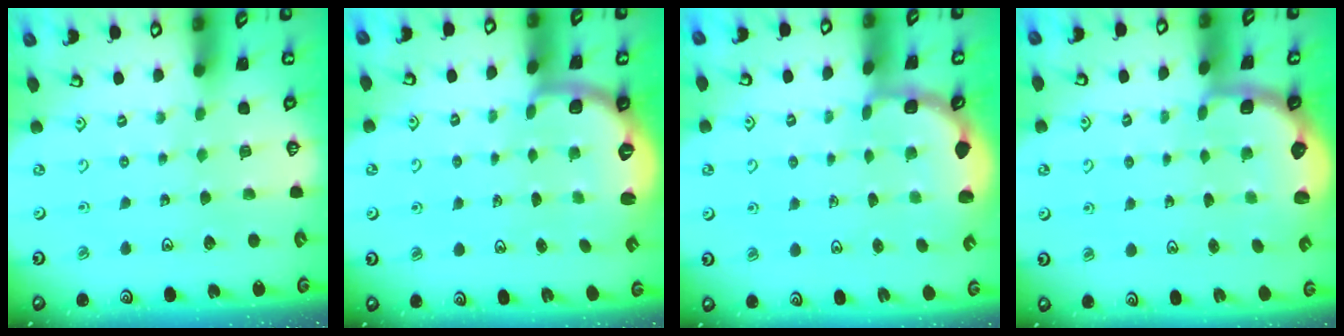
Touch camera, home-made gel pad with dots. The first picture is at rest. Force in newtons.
{"total": 2.6, "press": 1.5, "slide": 2.1}
{"total": 2.5, "press": 1.9, "slide": 1.6}
{"total": 2.3, "press": 1.7, "slide": 1.5}